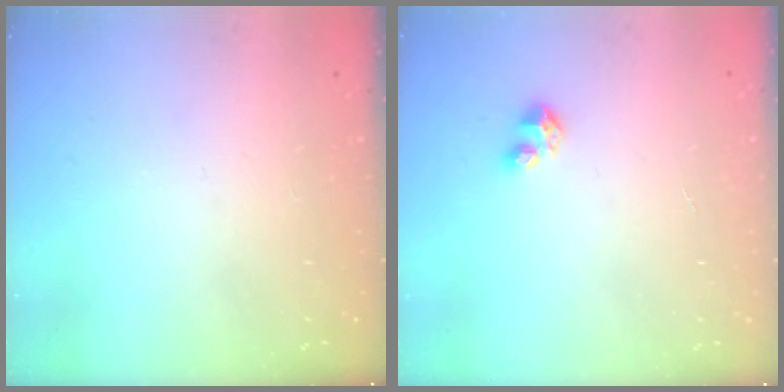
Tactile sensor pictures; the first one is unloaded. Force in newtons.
{"total": 3.3, "press": 3.2, "slide": 0.3}